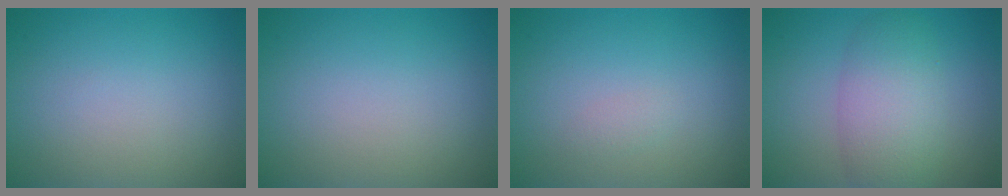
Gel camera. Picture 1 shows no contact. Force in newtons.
{"total": 0.0}
{"total": 0.6, "press": 0.6, "slide": 0.0}
{"total": 5.4, "press": 5.4, "slide": 0.1}